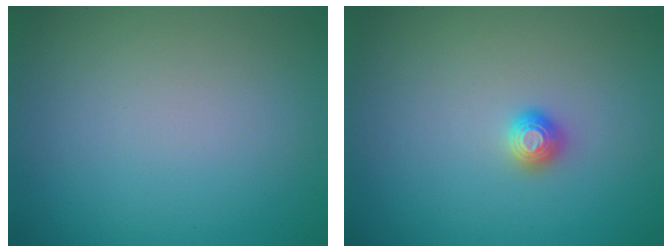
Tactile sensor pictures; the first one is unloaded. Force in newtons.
{"total": 1.1, "press": 1.1, "slide": 0.1}